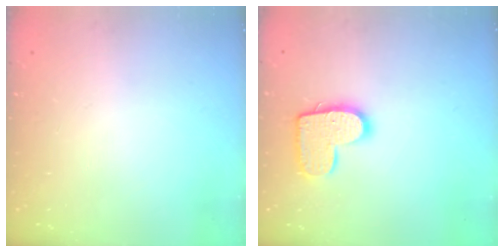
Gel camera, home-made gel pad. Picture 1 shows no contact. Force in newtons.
{"total": 12.0, "press": 11.9, "slide": 0.6}